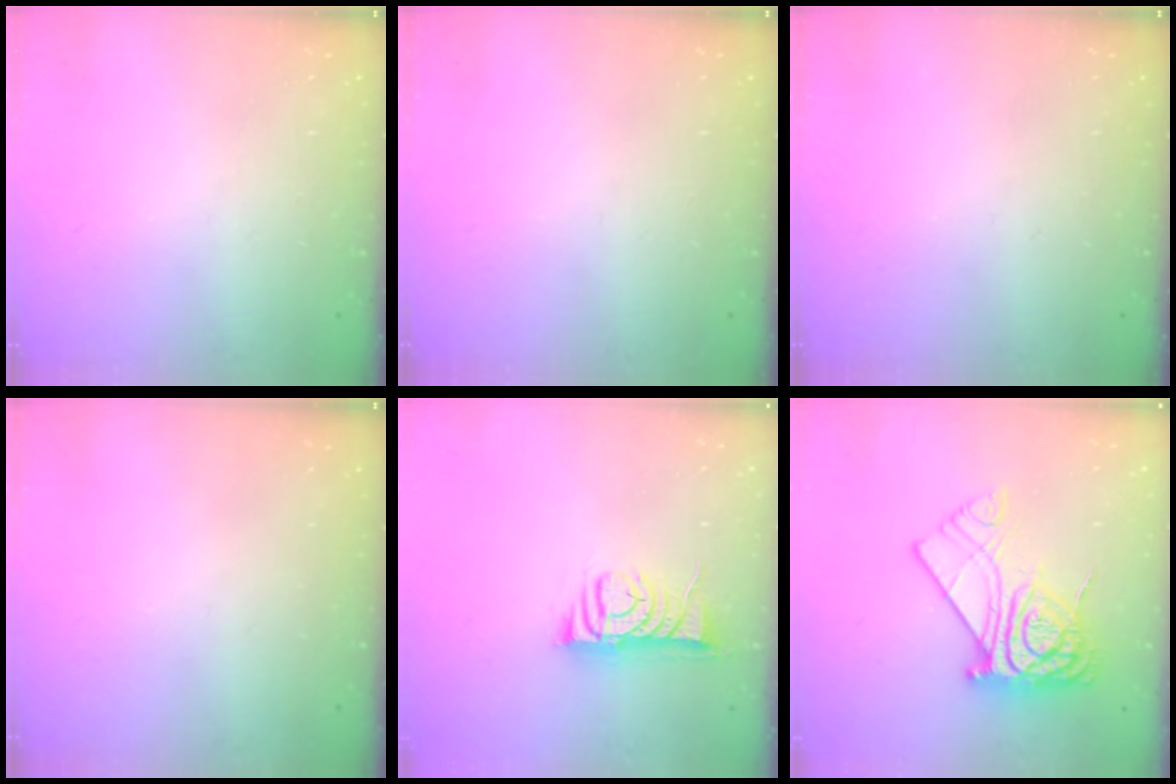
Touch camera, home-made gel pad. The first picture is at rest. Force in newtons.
{"total": 0.0}
{"total": 0.0}
{"total": 0.0}
{"total": 9.0, "press": 8.9, "slide": 0.5}
{"total": 14.7, "press": 14.7, "slide": 1.5}